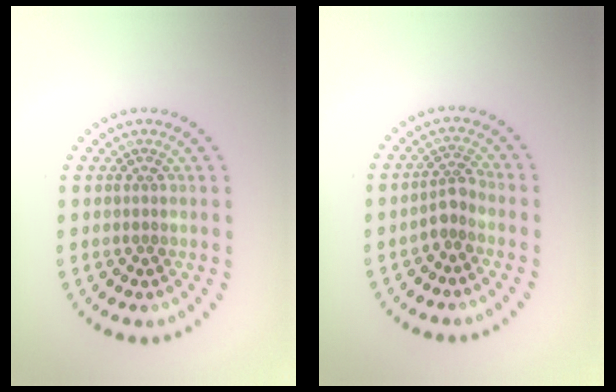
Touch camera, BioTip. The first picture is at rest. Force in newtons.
{"total": 1.9, "press": 1.4, "slide": 1.2}